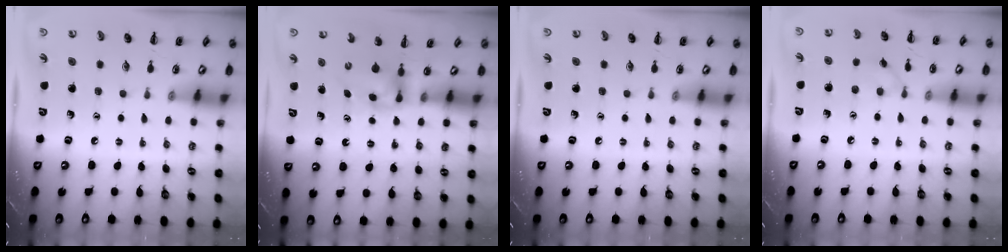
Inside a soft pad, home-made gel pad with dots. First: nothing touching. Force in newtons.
{"total": 2.9, "press": 2.7, "slide": 1.0}
{"total": 0.0}
{"total": 3.7, "press": 3.5, "slide": 1.1}